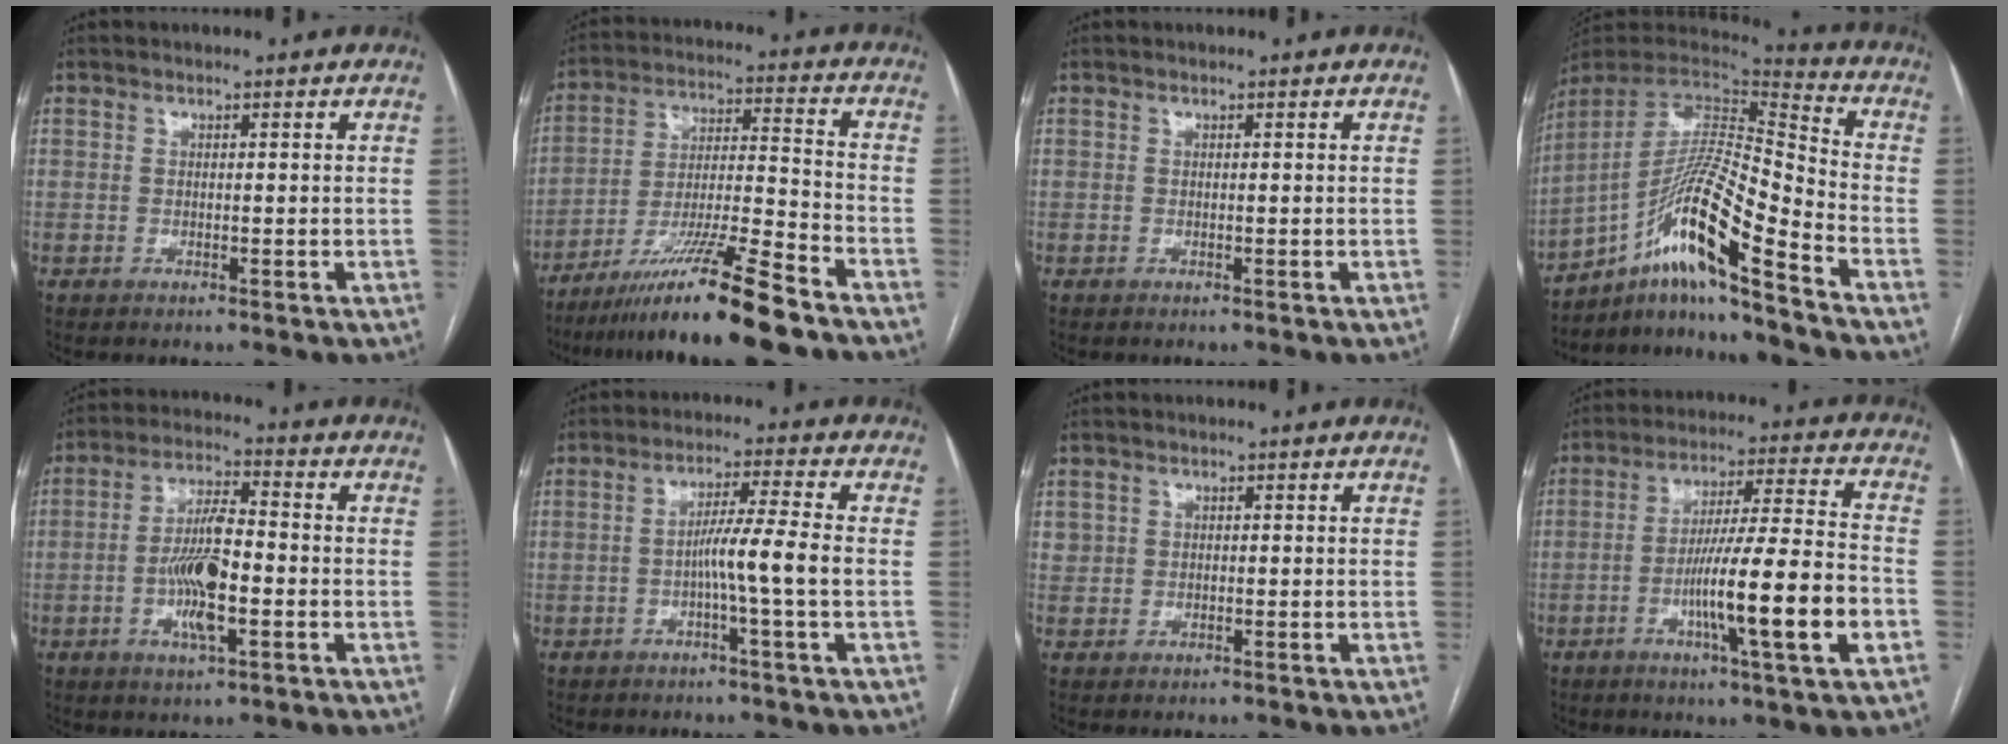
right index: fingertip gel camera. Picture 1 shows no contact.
{"total": 15.9, "force": [-12.1, -0.8, 10.2], "torque": [-0.188, -0.022, -0.211]}
{"total": 0.0}
{"total": 16.9, "force": [-10.6, -0.1, 13.2], "torque": [-0.252, 0.005, -0.190]}
{"total": 9.4, "force": [-2.1, 2.2, 8.9], "torque": [-0.176, 0.005, -0.039]}
{"total": 6.1, "force": [-1.3, -1.3, 5.9], "torque": [-0.100, 0.006, -0.025]}
{"total": 1.4, "force": [0.5, 1.2, 0.1], "torque": [0.010, 0.006, 0.007]}
{"total": 15.4, "force": [-4.6, -0.1, 14.7], "torque": [-0.252, -0.004, -0.077]}